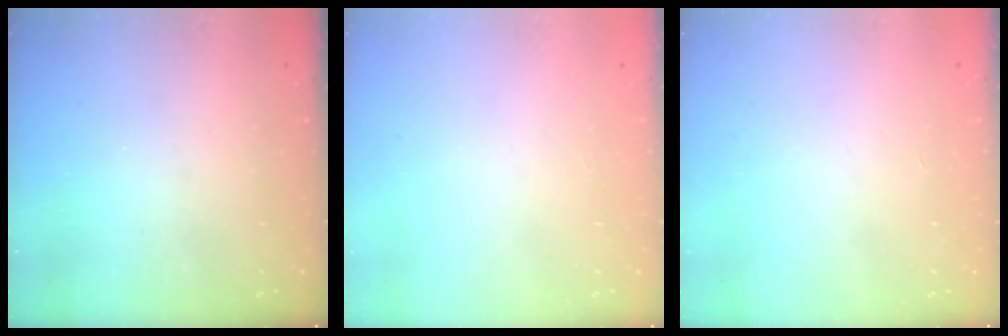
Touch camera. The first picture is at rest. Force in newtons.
{"total": 0.0}
{"total": 0.0}